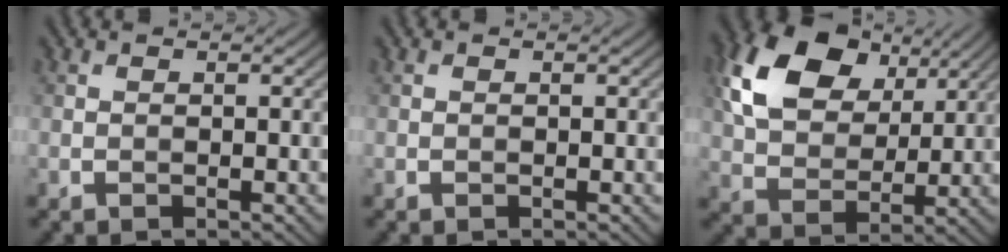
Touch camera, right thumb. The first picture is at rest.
{"total": 0.0}
{"total": 14.4, "force": [6.4, 9.3, 8.9], "torque": [-0.196, 0.016, 0.114]}